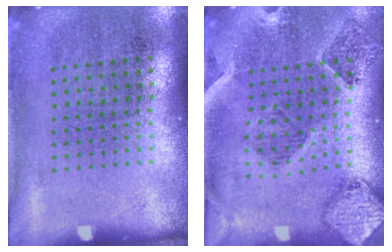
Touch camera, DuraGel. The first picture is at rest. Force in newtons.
{"total": 1.5, "press": 1.4, "slide": 0.4}